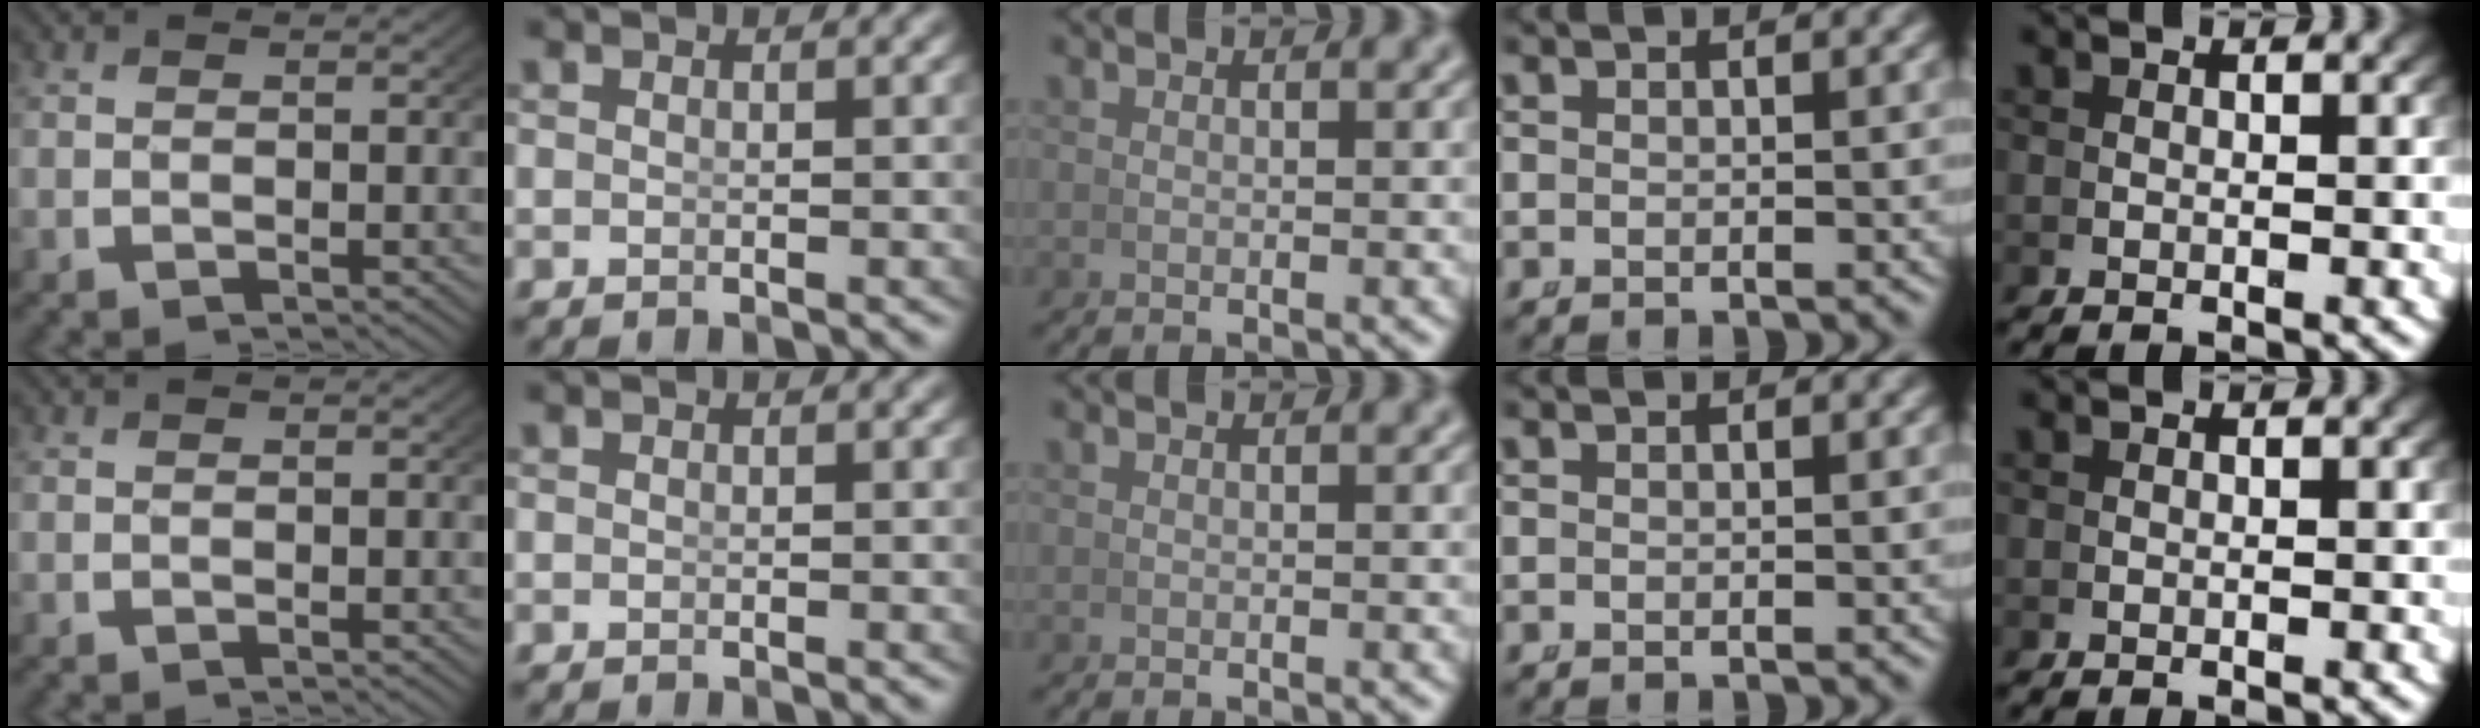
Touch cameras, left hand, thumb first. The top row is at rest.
{}